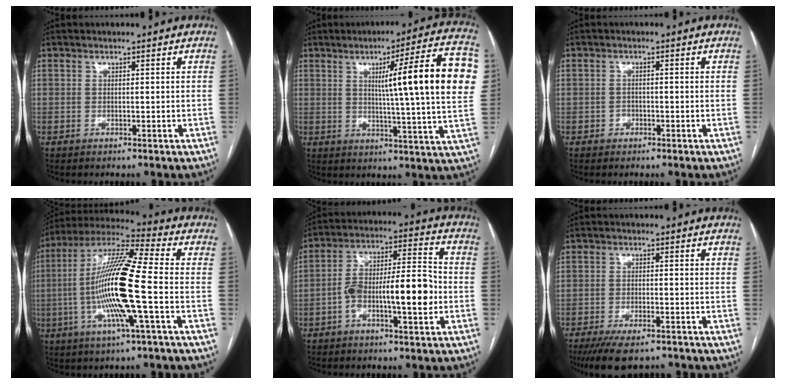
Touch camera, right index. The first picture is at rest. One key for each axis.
{"total": 19.3, "fx": 3.8, "fy": -0.4, "fz": 18.9, "tx": -0.248, "ty": 0.011, "tz": 0.039}
{"total": 1.1, "fx": -0.7, "fy": 0.9, "fz": 0.2, "tx": -0.002, "ty": 0.004, "tz": -0.013}
{"total": 17.0, "fx": -2.9, "fy": 0.4, "fz": 16.8, "tx": -0.328, "ty": -0.002, "tz": -0.064}
{"total": 12.8, "fx": -3.3, "fy": 3.0, "fz": 12.0, "tx": -0.205, "ty": 0.027, "tz": -0.051}
{"total": 8.9, "fx": -6.9, "fy": 2.6, "fz": 5.0, "tx": -0.080, "ty": -0.013, "tz": -0.110}